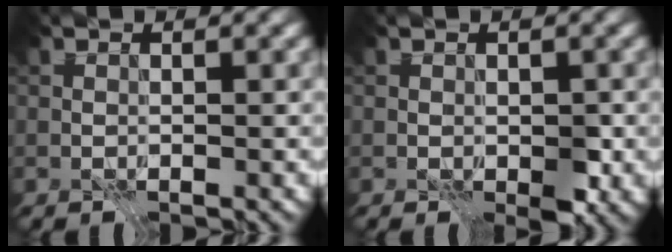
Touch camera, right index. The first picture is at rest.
{"total": 2.0, "force": [-0.5, 1.1, 1.6], "torque": [-0.022, -0.006, -0.006]}